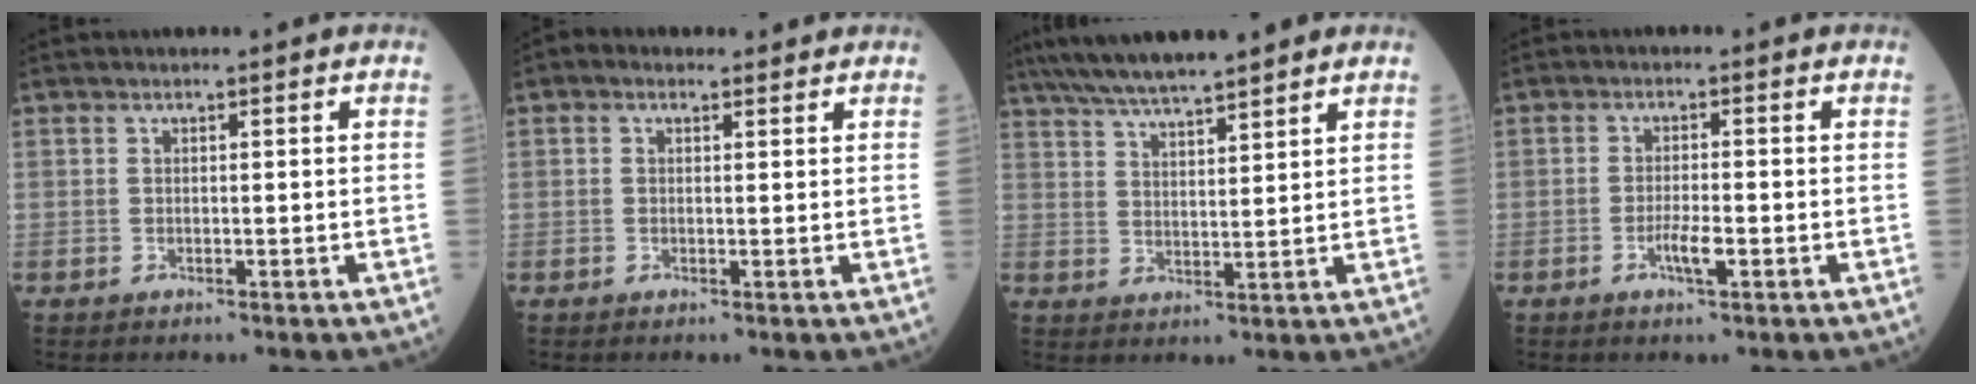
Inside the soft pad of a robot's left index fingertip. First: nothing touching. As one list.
[{"total": 2.1, "force": [1.3, 1.4, 0.9], "torque": [-0.019, 0.021, 0.019]}, {"total": 11.6, "force": [9.9, 1.1, 5.9], "torque": [-0.102, 0.027, 0.164]}, {"total": 2.9, "force": [-1.2, 0.4, 2.6], "torque": [-0.052, -0.001, -0.022]}]